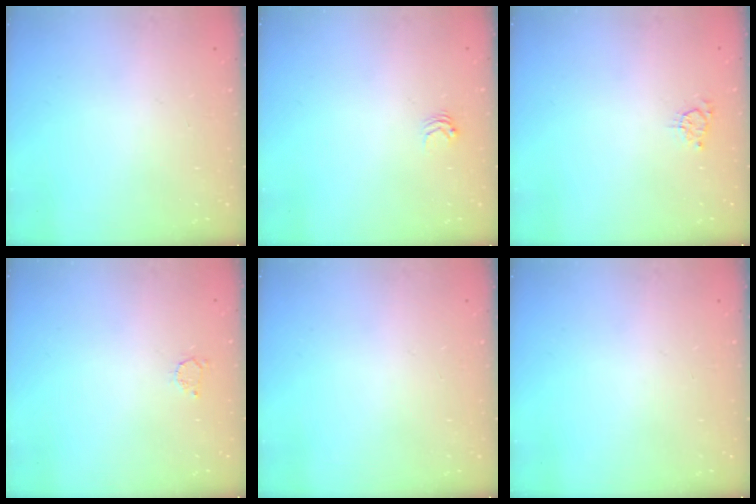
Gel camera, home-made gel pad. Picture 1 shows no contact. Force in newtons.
{"total": 2.9, "press": 2.8, "slide": 0.4}
{"total": 3.1, "press": 3.0, "slide": 0.5}
{"total": 2.4, "press": 2.4, "slide": 0.4}
{"total": 0.0}
{"total": 0.0}